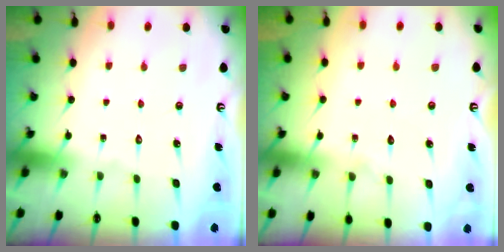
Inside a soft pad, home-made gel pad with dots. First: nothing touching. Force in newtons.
{"total": 5.7, "press": 5.7, "slide": 0.6}